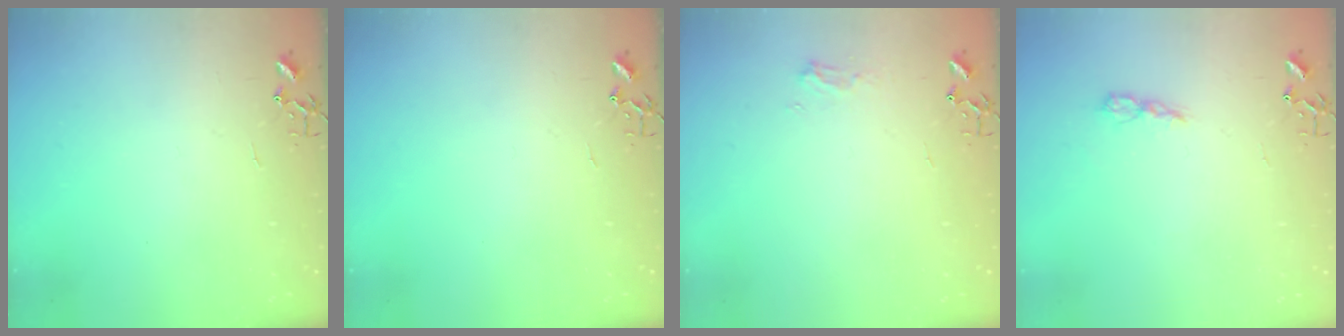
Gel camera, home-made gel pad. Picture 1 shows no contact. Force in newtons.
{"total": 0.0}
{"total": 6.0, "press": 6.0, "slide": 0.7}
{"total": 5.0, "press": 5.0, "slide": 0.6}